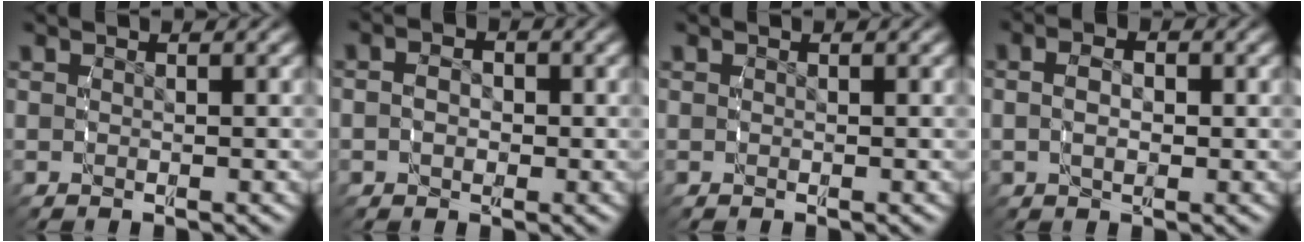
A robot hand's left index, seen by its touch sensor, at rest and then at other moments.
{"total": 2.5, "force": [-0.4, 2.0, 1.3], "torque": [-0.040, -0.012, -0.002]}
{"total": 0.0}
{"total": 2.6, "force": [0.0, 1.5, 2.1], "torque": [-0.046, -0.011, 0.006]}